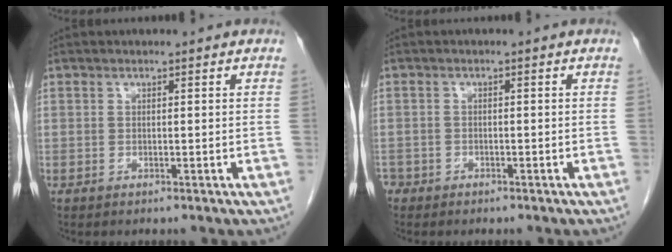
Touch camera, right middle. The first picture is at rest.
{"total": 2.6, "force": [-2.0, 1.6, 0.4], "torque": [-0.014, 0.002, -0.038]}